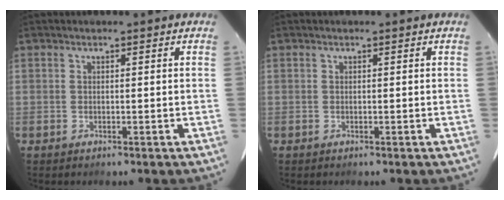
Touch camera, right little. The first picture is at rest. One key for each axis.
{"total": 0.0}